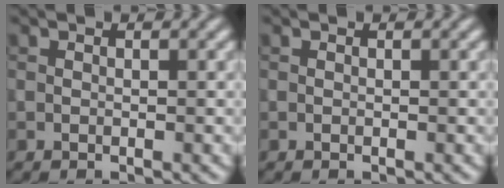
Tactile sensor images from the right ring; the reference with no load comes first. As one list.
[{"total": 0.0}]